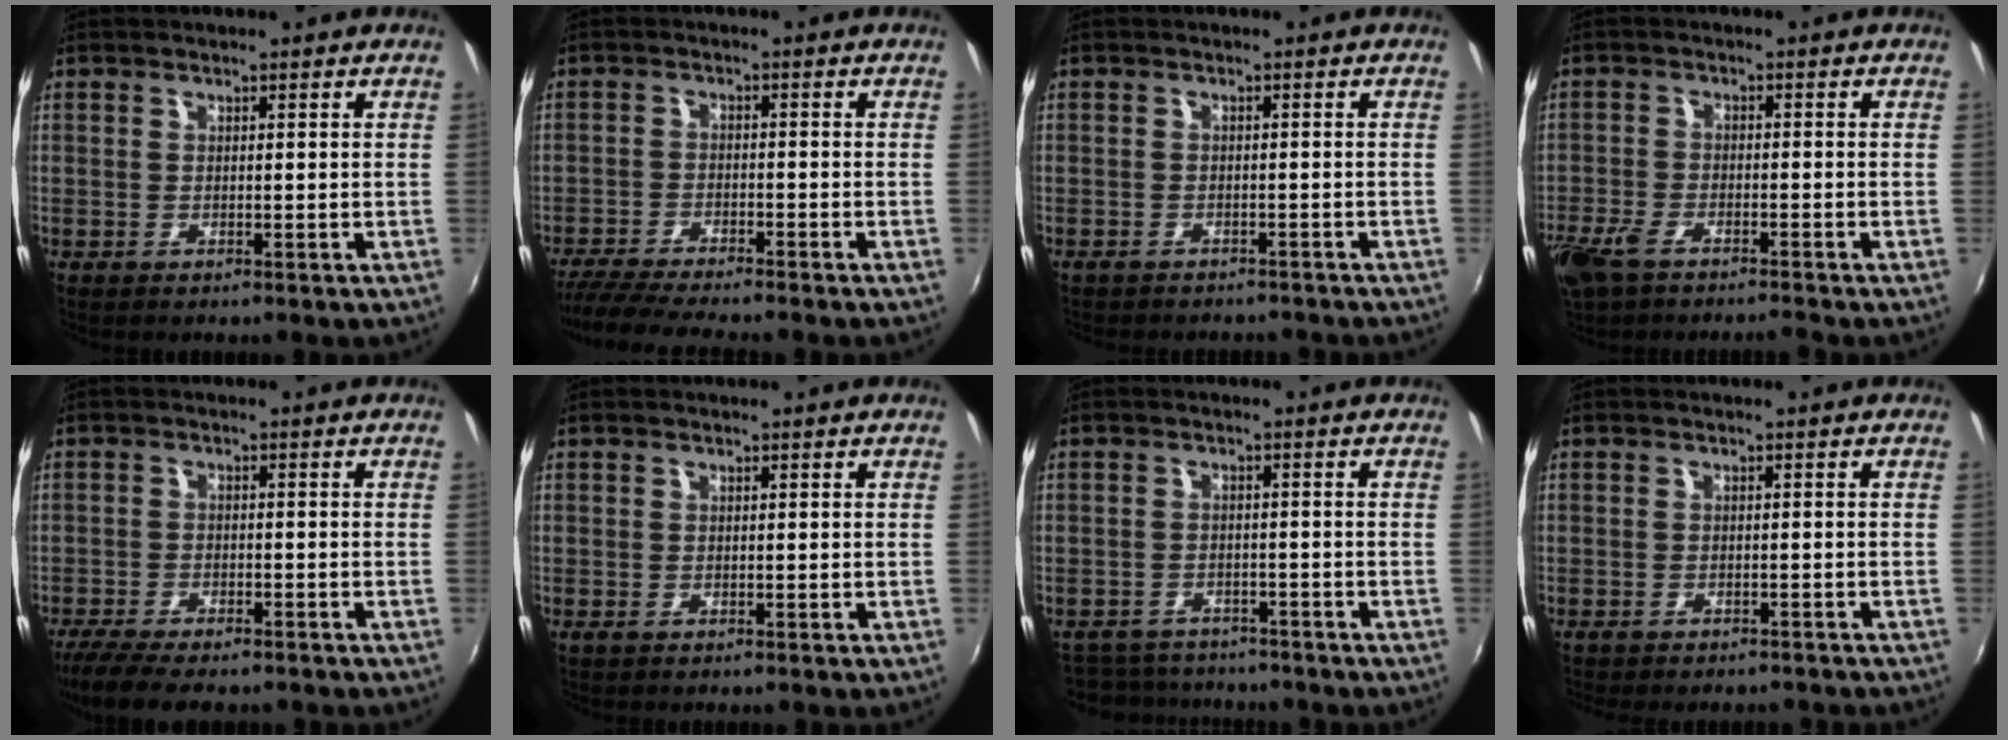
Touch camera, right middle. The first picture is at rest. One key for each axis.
{"total": 9.9, "fx": -8.9, "fy": 0.3, "fz": 4.3, "tx": -0.106, "ty": -0.025, "tz": -0.152}
{"total": 5.8, "fx": -5.2, "fy": 1.6, "fz": 1.9, "tx": -0.048, "ty": -0.013, "tz": -0.071}
{"total": 7.4, "fx": -5.6, "fy": 2.1, "fz": 4.3, "tx": -0.117, "ty": -0.024, "tz": -0.110}
{"total": 10.3, "fx": -8.6, "fy": 2.3, "fz": 5.2, "tx": -0.123, "ty": -0.034, "tz": -0.145}
{"total": 0.0}
{"total": 9.2, "fx": -8.3, "fy": 3.4, "fz": 2.0, "tx": -0.058, "ty": -0.001, "tz": -0.124}
{"total": 5.4, "fx": -4.8, "fy": 1.6, "fz": 2.0, "tx": -0.048, "ty": -0.014, "tz": -0.064}